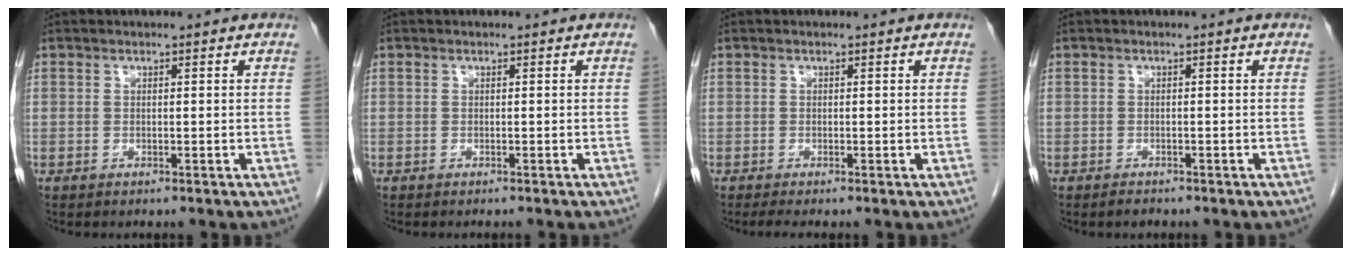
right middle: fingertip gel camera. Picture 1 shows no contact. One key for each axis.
{"total": 0.8, "fx": -0.7, "fy": -0.1, "fz": 0.4, "tx": 0.000, "ty": 0.001, "tz": -0.008}
{"total": 1.1, "fx": -0.8, "fy": -0.1, "fz": 0.7, "tx": -0.018, "ty": -0.005, "tz": -0.016}
{"total": 1.0, "fx": -0.8, "fy": 0.3, "fz": 0.3, "tx": -0.009, "ty": -0.002, "tz": -0.011}